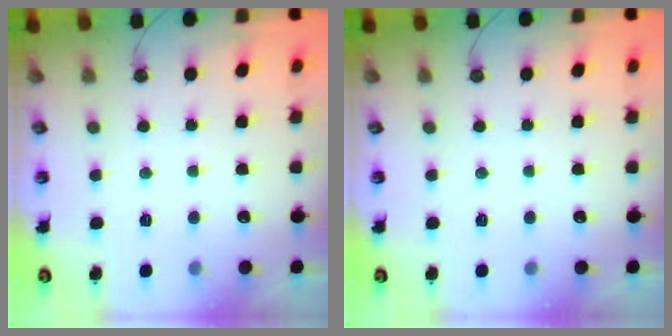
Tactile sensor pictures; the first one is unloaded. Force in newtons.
{"total": 0.0}